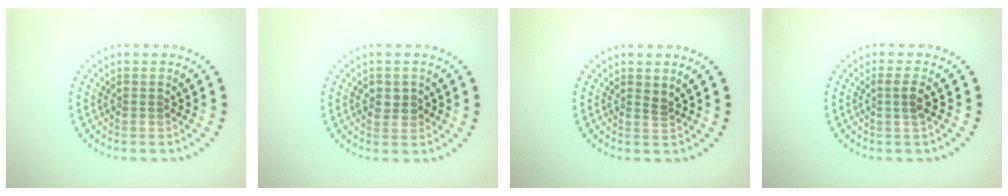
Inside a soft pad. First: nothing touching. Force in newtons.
{"total": 1.8, "press": 1.8, "slide": 0.3}
{"total": 0.6, "press": 0.4, "slide": 0.5}
{"total": 1.6, "press": 1.2, "slide": 1.0}